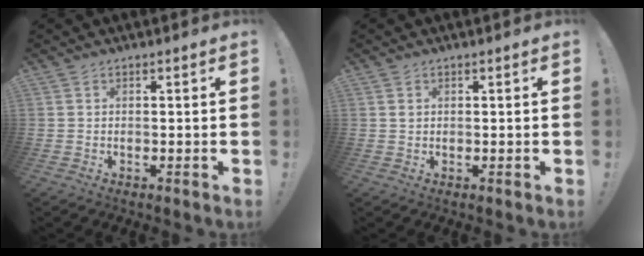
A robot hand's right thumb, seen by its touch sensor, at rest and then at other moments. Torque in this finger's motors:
{"motor_torque": [-0.05, -0.19, -0.03, 0.15, -0.02]}